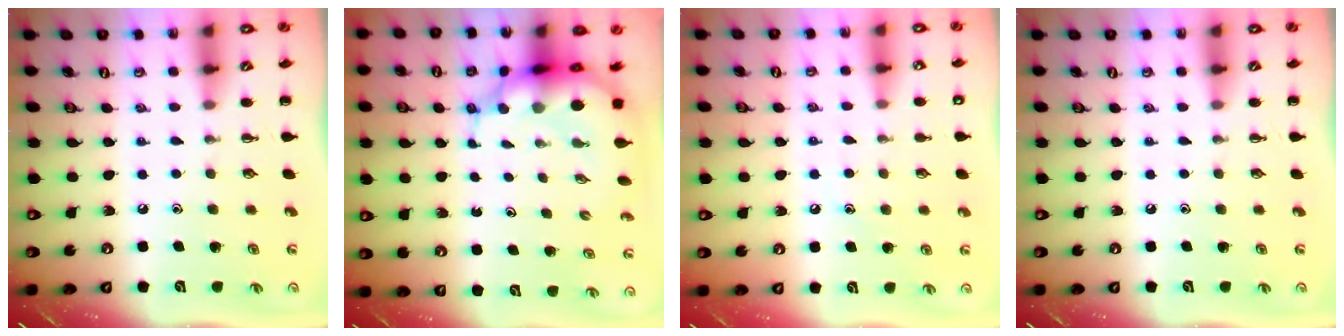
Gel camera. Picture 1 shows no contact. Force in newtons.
{"total": 8.7, "press": 8.4, "slide": 2.2}
{"total": 7.1, "press": 7.0, "slide": 1.2}
{"total": 0.0}